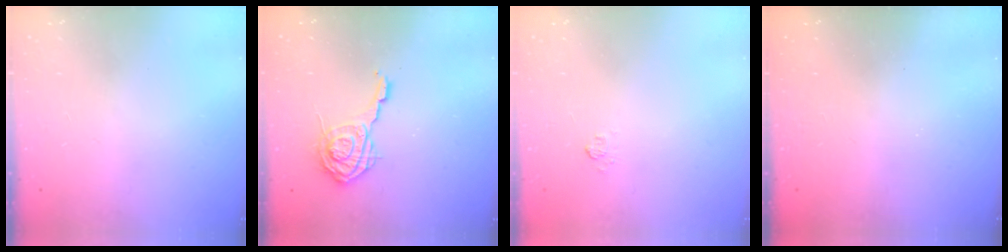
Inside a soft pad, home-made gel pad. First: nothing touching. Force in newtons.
{"total": 11.2, "press": 11.2, "slide": 1.3}
{"total": 5.2, "press": 5.1, "slide": 1.2}
{"total": 2.5, "press": 2.4, "slide": 0.8}